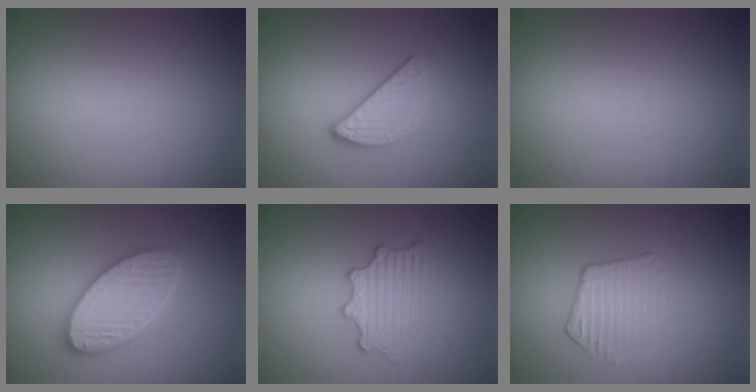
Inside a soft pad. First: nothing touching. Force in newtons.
{"total": 3.2, "press": 2.5, "slide": 1.9}
{"total": 0.0}
{"total": 5.8, "press": 5.8, "slide": 0.6}
{"total": 3.0, "press": 2.6, "slide": 1.5}
{"total": 2.1, "press": 1.5, "slide": 1.4}